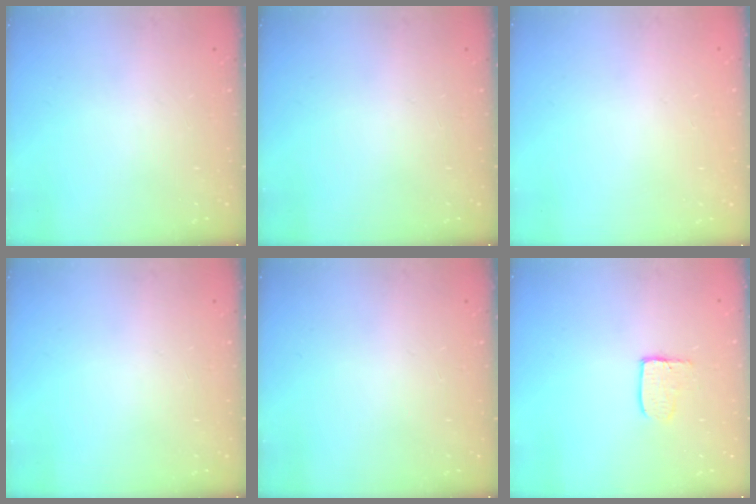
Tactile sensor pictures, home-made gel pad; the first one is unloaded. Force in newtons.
{"total": 0.0}
{"total": 0.6, "press": 0.6, "slide": 0.1}
{"total": 0.0}
{"total": 0.0}
{"total": 3.4, "press": 3.4, "slide": 0.3}